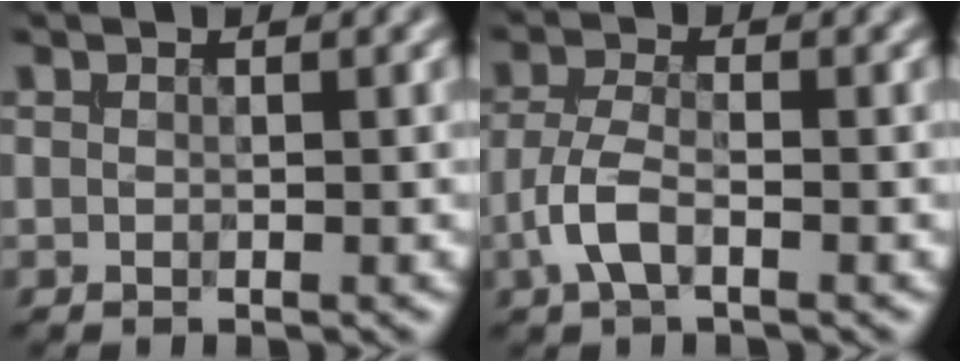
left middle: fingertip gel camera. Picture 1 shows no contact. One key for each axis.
{"total": 3.2, "fx": -1.5, "fy": 1.3, "fz": 2.5, "tx": -0.055, "ty": 0.003, "tz": -0.038}